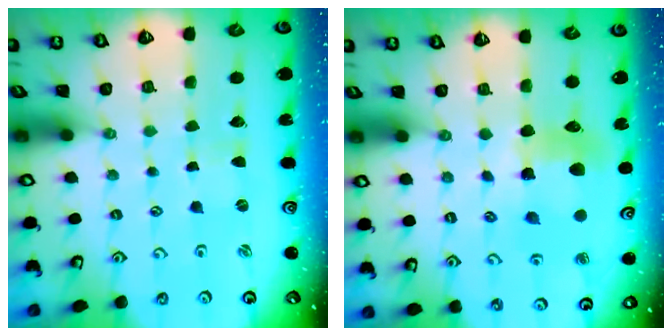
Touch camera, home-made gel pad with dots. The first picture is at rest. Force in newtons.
{"total": 11.0, "press": 10.9, "slide": 1.2}